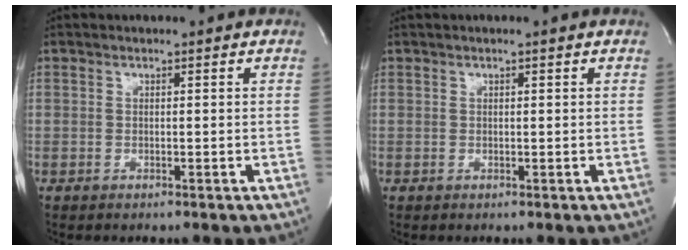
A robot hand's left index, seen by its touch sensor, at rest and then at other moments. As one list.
[{"total": 0.0}]